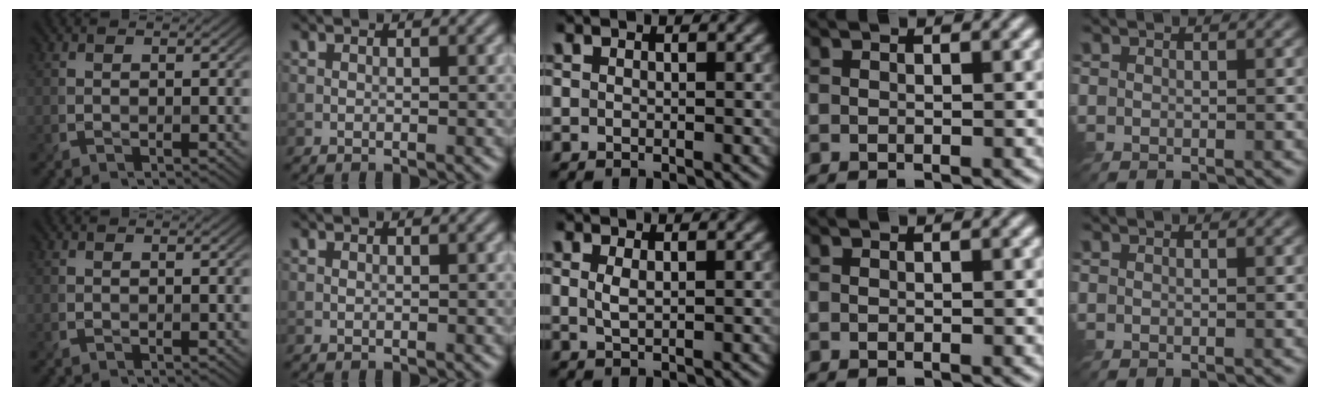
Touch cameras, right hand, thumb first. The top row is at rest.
{"middle": {"total": 1.1, "force": [0.5, 0.3, 0.9], "torque": [-0.023, -0.001, 0.011]}}